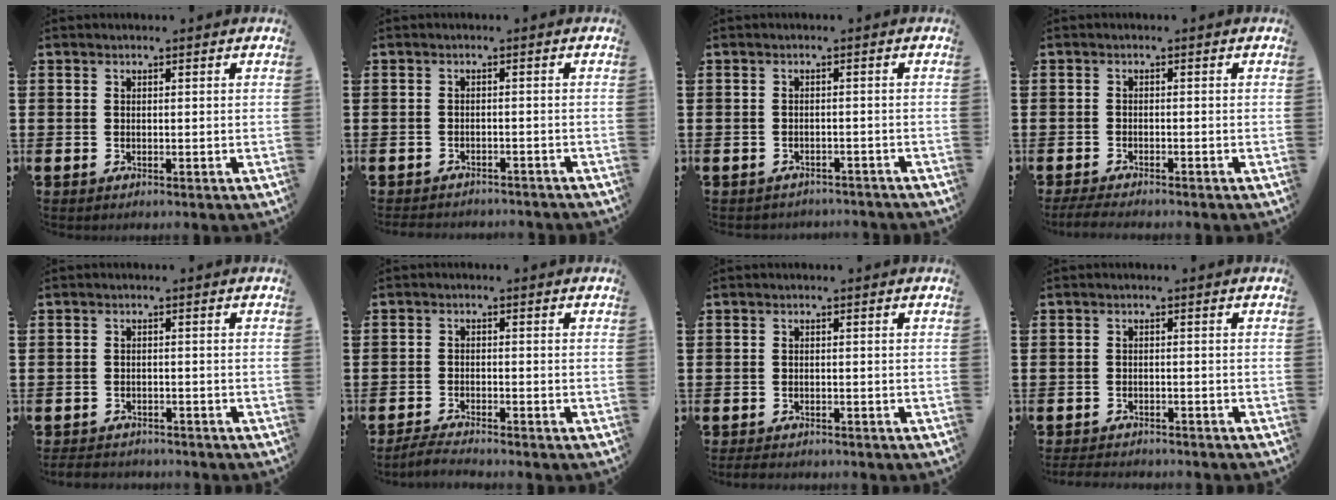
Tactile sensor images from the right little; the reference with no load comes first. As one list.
[{"total": 1.3, "force": [-1.3, 0.0, -0.1], "torque": [-0.002, 0.003, -0.028]}, {"total": 1.0, "force": [-1.0, 0.1, -0.1], "torque": [-0.003, 0.003, -0.021]}, {"total": 1.4, "force": [-1.3, 0.1, 0.7], "torque": [-0.012, 0.003, -0.024]}, {"total": 1.5, "force": [-1.5, 0.2, -0.1], "torque": [-0.003, 0.003, -0.033]}, {"total": 1.8, "force": [-1.8, -0.1, 0.4], "torque": [-0.008, 0.006, -0.035]}, {"total": 0.8, "force": [-0.8, 0.2, 0.1], "torque": [-0.006, 0.002, -0.016]}, {"total": 1.5, "force": [-1.5, 0.0, -0.1], "torque": [-0.004, 0.001, -0.031]}]